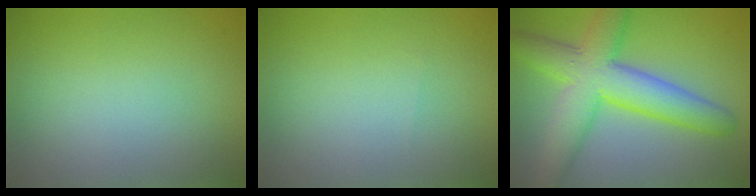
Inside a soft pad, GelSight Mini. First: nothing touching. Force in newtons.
{"total": 0.0}
{"total": 9.1, "press": 9.1, "slide": 0.3}